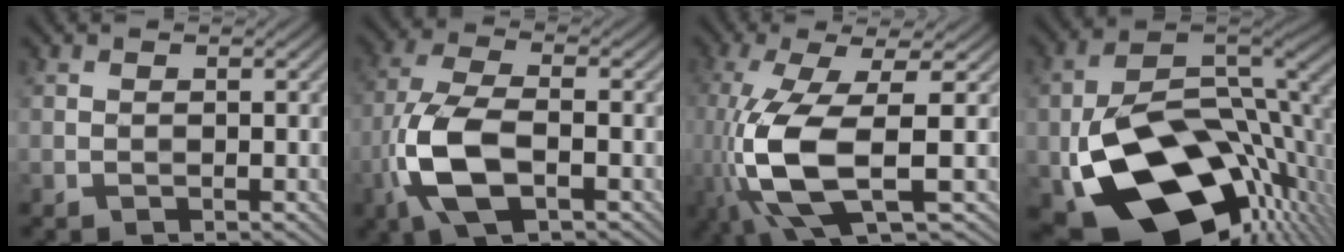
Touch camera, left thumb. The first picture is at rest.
{"total": 8.8, "force": [-3.1, 3.4, 7.5], "torque": [-0.175, 0.003, -0.069]}
{"total": 12.2, "force": [-2.6, 3.4, 11.4], "torque": [-0.261, -0.017, -0.045]}
{"total": 17.8, "force": [-5.7, 10.7, 13.1], "torque": [-0.251, -0.012, -0.095]}